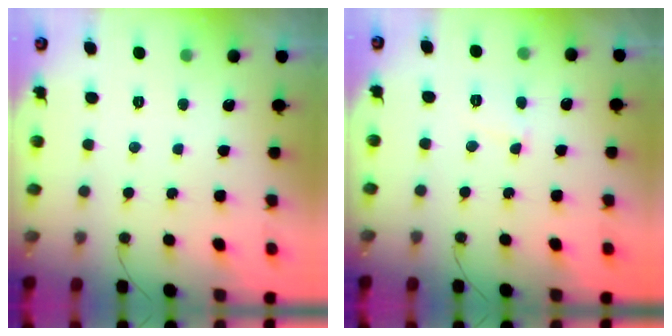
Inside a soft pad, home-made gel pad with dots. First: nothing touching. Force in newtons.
{"total": 2.5, "press": 2.5, "slide": 0.2}